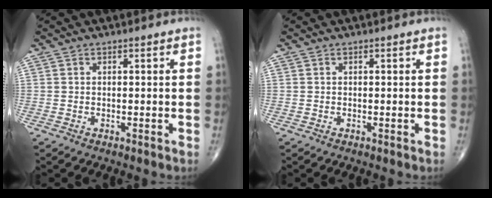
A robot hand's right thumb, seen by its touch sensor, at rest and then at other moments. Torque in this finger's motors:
{"motor_torque": [-0.01, -0.02, -0.03, -0.01, 0.01]}